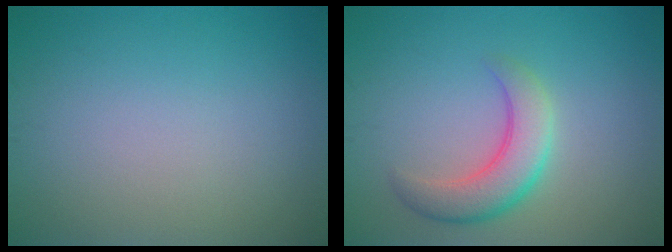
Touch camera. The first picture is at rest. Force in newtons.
{"total": 4.4, "press": 4.4, "slide": 0.2}